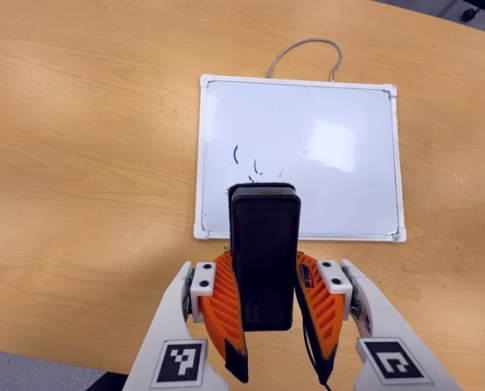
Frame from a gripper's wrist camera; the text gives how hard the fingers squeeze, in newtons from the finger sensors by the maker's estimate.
{"total": 8.5, "left": 7.1, "right": 9.9}